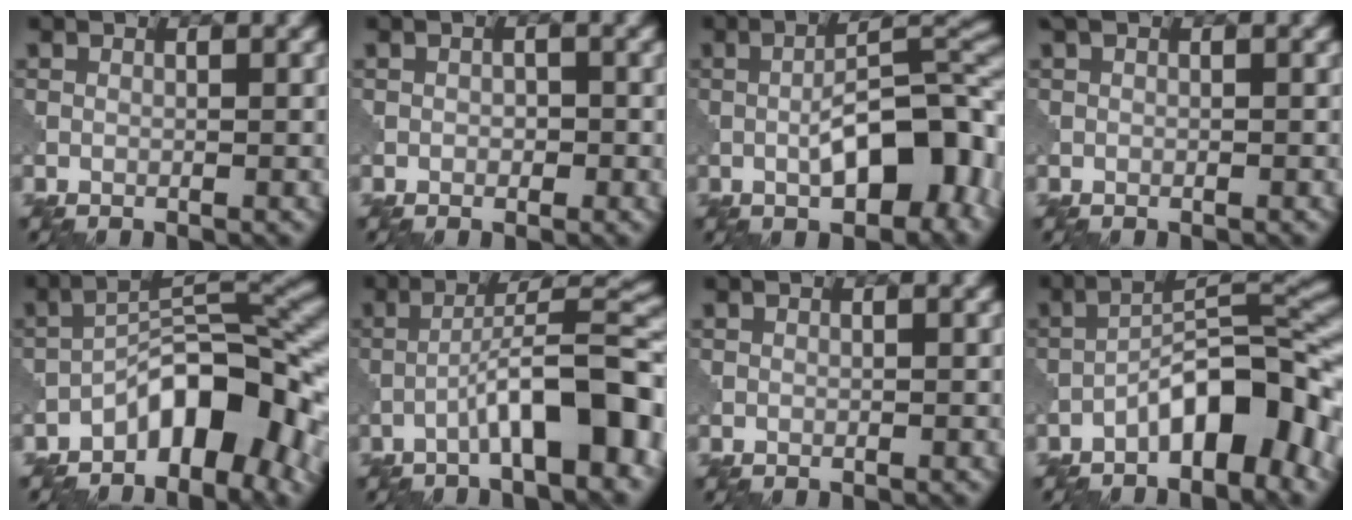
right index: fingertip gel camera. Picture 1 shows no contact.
{"total": 0.9, "force": [-0.2, 0.7, 0.6], "torque": [-0.008, -0.002, -0.005]}
{"total": 10.7, "force": [-2.7, 4.3, 9.5], "torque": [-0.135, 0.008, -0.043]}
{"total": 0.8, "force": [0.3, 0.5, 0.5], "torque": [-0.007, 0.004, 0.003]}
{"total": 8.6, "force": [-4.7, 3.1, 6.5], "torque": [-0.081, 0.021, -0.086]}
{"total": 9.1, "force": [-3.7, 1.8, 8.0], "torque": [-0.118, 0.027, -0.060]}
{"total": 0.0}
{"total": 8.3, "force": [-4.2, 2.4, 6.7], "torque": [-0.099, 0.024, -0.076]}